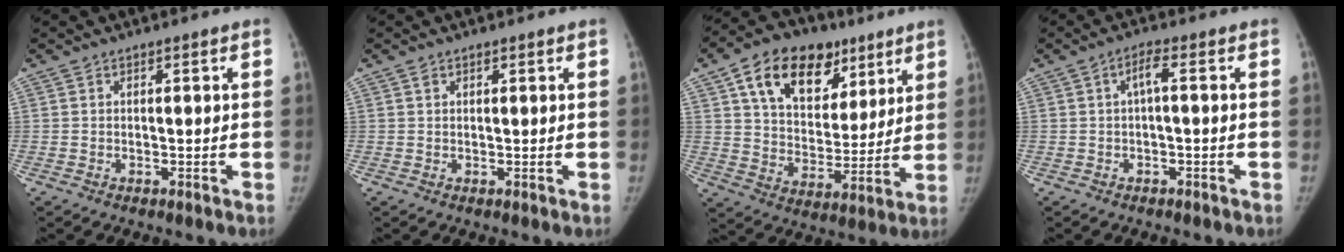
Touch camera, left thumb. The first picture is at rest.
{"total": 0.9, "force": [0.5, 0.7, 0.2], "torque": [0.005, -0.002, 0.007]}
{"total": 19.9, "force": [10.4, 12.9, 11.0], "torque": [-0.131, -0.022, 0.171]}
{"total": 2.4, "force": [-0.2, 0.5, 2.3], "torque": [-0.041, 0.016, -0.004]}